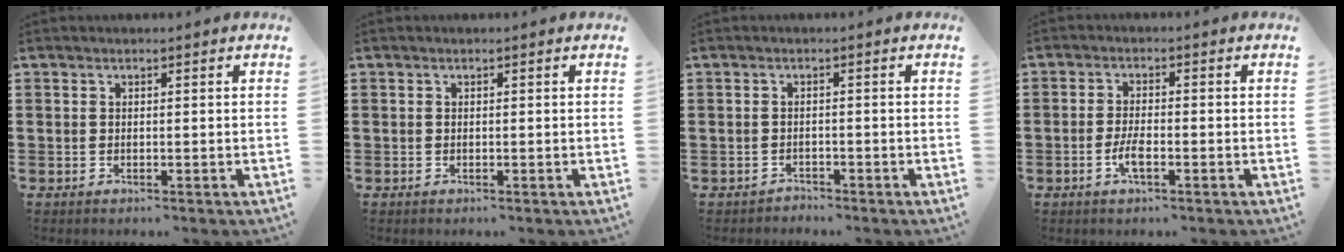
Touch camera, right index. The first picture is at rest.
{"total": 0.0}
{"total": 1.1, "force": [-1.1, 0.3, -0.1], "torque": [-0.002, 0.004, -0.025]}
{"total": 3.2, "force": [-1.3, 0.9, 2.8], "torque": [-0.063, -0.002, -0.027]}